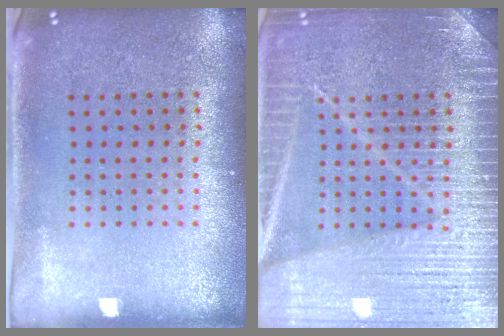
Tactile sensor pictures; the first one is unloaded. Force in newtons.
{"total": 6.8, "press": 6.7, "slide": 1.0}